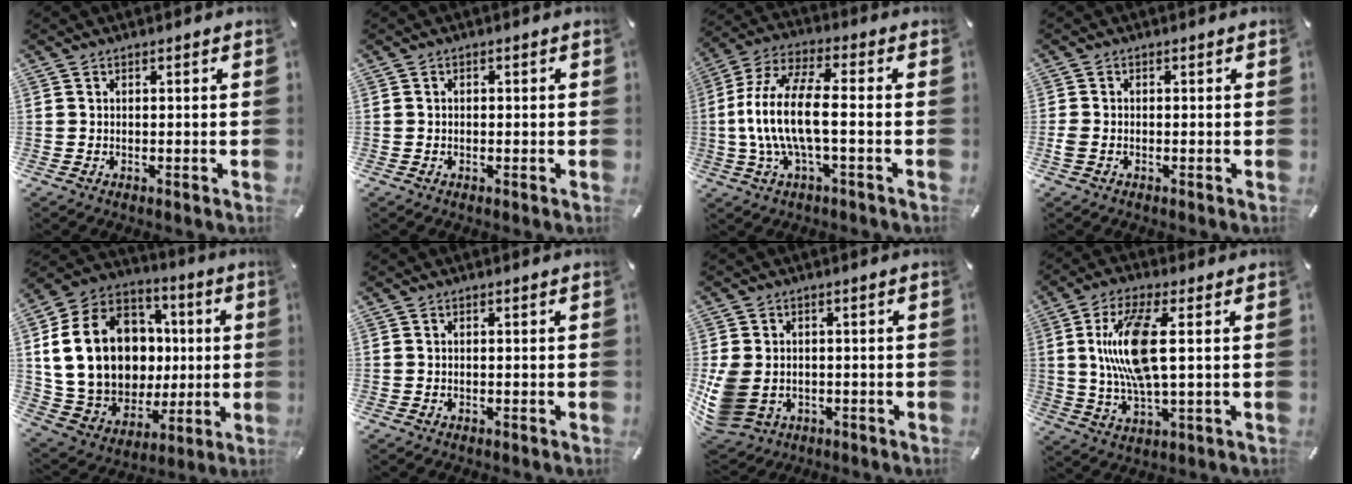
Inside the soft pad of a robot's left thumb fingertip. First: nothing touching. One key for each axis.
{"total": 0.6, "fx": -0.3, "fy": 0.4, "fz": 0.3, "tx": -0.006, "ty": 0.001, "tz": -0.006}
{"total": 14.5, "fx": -1.5, "fy": 4.9, "fz": 13.6, "tx": -0.289, "ty": -0.009, "tz": -0.033}
{"total": 1.6, "fx": -0.6, "fy": 0.9, "fz": 1.2, "tx": -0.021, "ty": 0.002, "tz": -0.010}
{"total": 22.2, "fx": 2.7, "fy": 17.7, "fz": 13.1, "tx": -0.267, "ty": -0.006, "tz": 0.070}
{"total": 0.0}
{"total": 8.7, "fx": -1.5, "fy": 7.1, "fz": 4.8, "tx": -0.120, "ty": 0.002, "tz": -0.027}
{"total": 13.9, "fx": 2.1, "fy": 4.4, "fz": 13.0, "tx": -0.279, "ty": -0.009, "tz": 0.029}